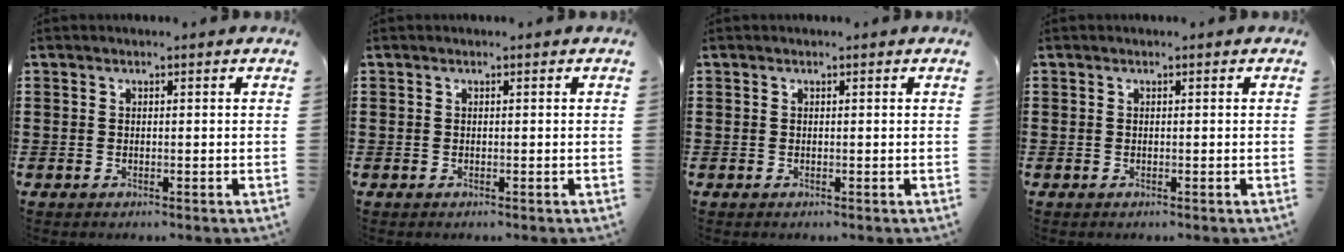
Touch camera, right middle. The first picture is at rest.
{"total": 0.0}
{"total": 0.0}
{"total": 0.0}